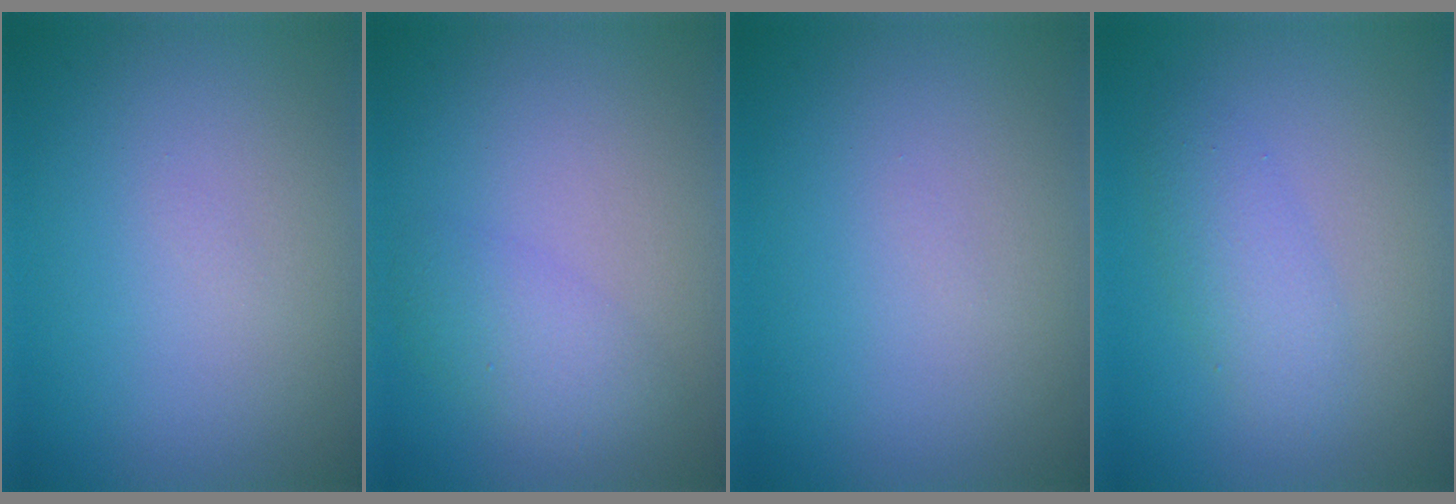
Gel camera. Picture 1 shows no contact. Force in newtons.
{"total": 2.7, "press": 2.7, "slide": 0.1}
{"total": 0.0}
{"total": 2.5, "press": 2.5, "slide": 0.1}